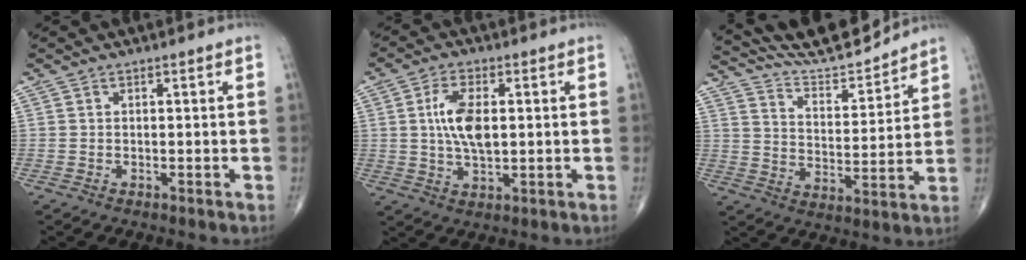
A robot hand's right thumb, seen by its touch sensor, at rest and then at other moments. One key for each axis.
{"total": 8.4, "fx": 1.1, "fy": 4.1, "fz": 7.3, "tx": -0.141, "ty": -0.002, "tz": 0.021}
{"total": 13.2, "fx": 12.7, "fy": 0.8, "fz": 3.3, "tx": -0.043, "ty": -0.067, "tz": 0.221}